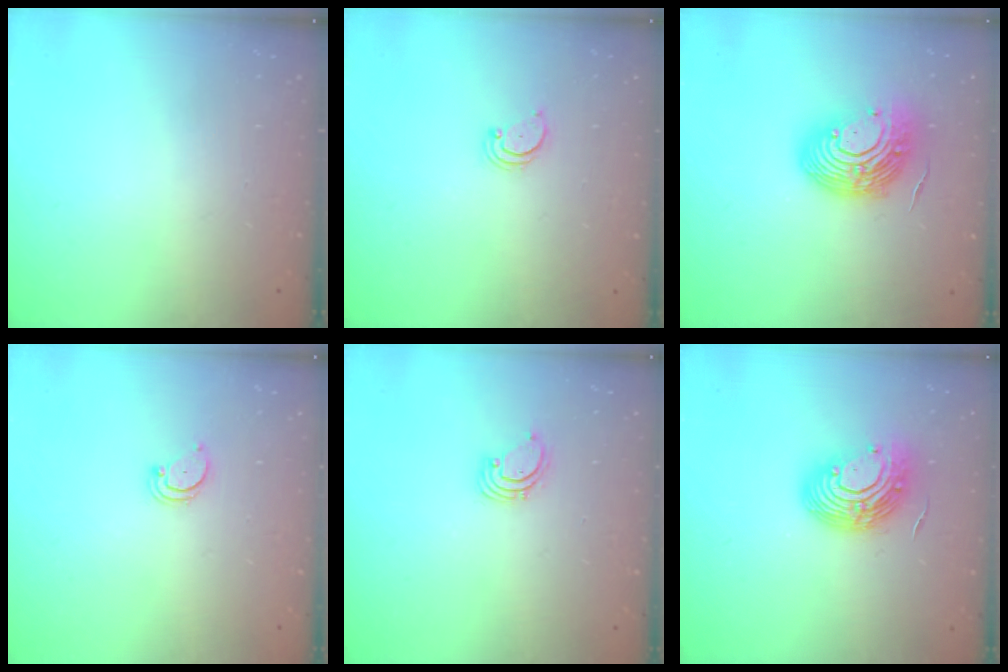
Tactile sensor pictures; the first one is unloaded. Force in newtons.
{"total": 2.2, "press": 2.2, "slide": 0.2}
{"total": 14.4, "press": 14.2, "slide": 2.4}
{"total": 1.8, "press": 1.8, "slide": 0.2}
{"total": 1.4, "press": 1.4, "slide": 0.1}
{"total": 12.8, "press": 12.6, "slide": 2.2}